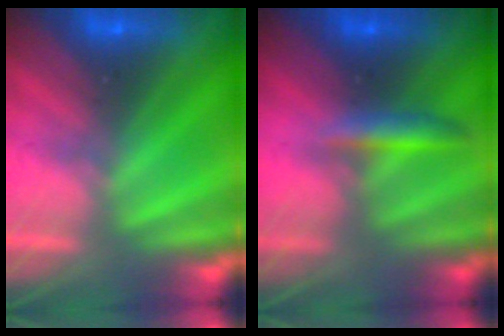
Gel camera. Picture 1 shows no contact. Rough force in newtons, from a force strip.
{"total": 2.9}